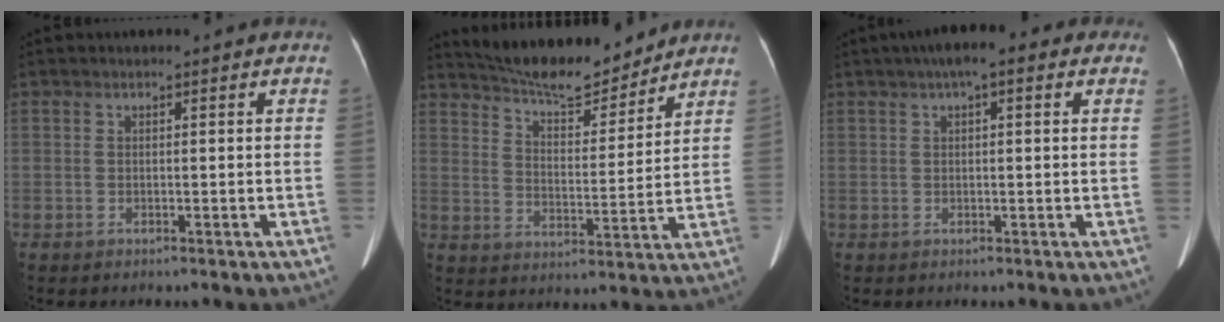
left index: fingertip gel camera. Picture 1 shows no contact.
{"total": 13.1, "force": [12.1, 2.2, 4.5], "torque": [-0.078, 0.001, 0.195]}
{"total": 5.5, "force": [2.9, 1.7, 4.3], "torque": [-0.068, 0.032, 0.037]}